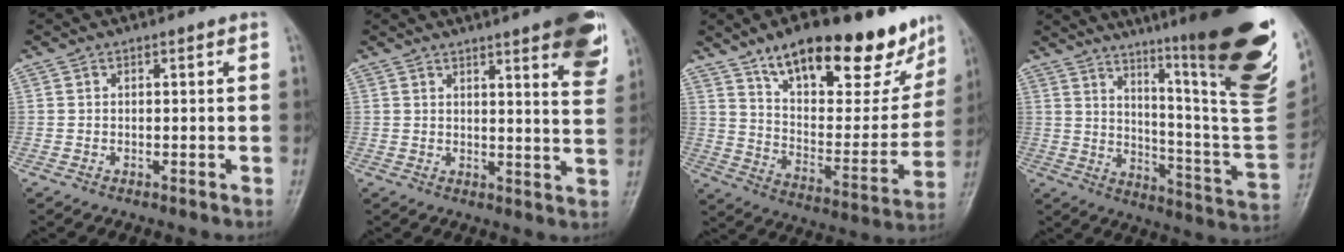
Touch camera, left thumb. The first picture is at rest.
{"total": 13.4, "force": [8.0, 2.5, 10.5], "torque": [-0.109, -0.034, 0.090]}
{"total": 25.4, "force": [17.5, 9.8, 15.6], "torque": [-0.178, -0.061, 0.272]}
{"total": 30.2, "force": [17.6, 3.5, 24.2], "torque": [-0.282, -0.094, 0.258]}